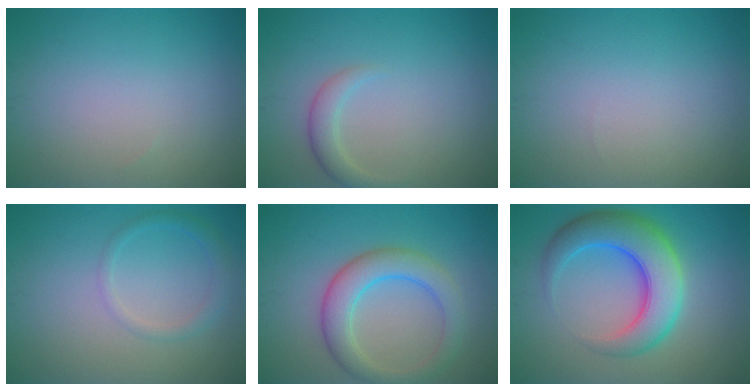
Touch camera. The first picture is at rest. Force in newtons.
{"total": 2.0, "press": 2.0, "slide": 0.1}
{"total": 0.0}
{"total": 1.7, "press": 1.7, "slide": 0.1}
{"total": 4.9, "press": 4.9, "slide": 0.3}
{"total": 8.0, "press": 8.0, "slide": 0.1}